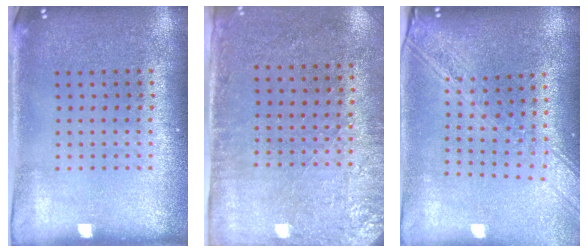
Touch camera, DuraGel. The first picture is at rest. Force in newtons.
{"total": 2.7, "press": 2.3, "slide": 1.5}
{"total": 2.0, "press": 1.8, "slide": 1.0}